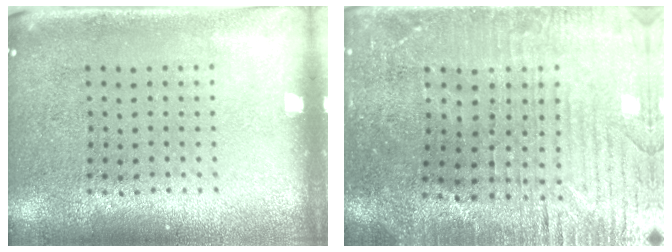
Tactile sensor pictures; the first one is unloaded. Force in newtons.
{"total": 2.2, "press": 2.2, "slide": 0.5}